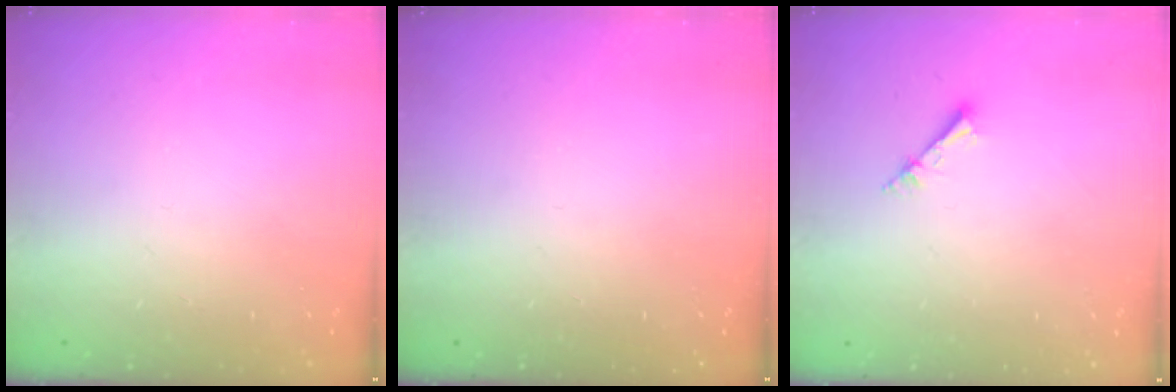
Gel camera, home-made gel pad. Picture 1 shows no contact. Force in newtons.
{"total": 0.0}
{"total": 2.6, "press": 2.6, "slide": 0.3}